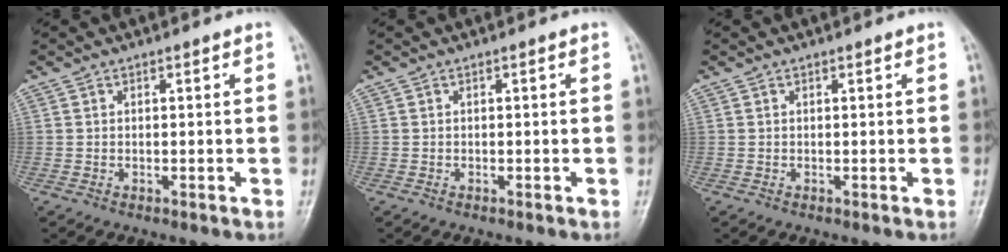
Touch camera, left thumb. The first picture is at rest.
{"total": 0.0}
{"total": 0.0}